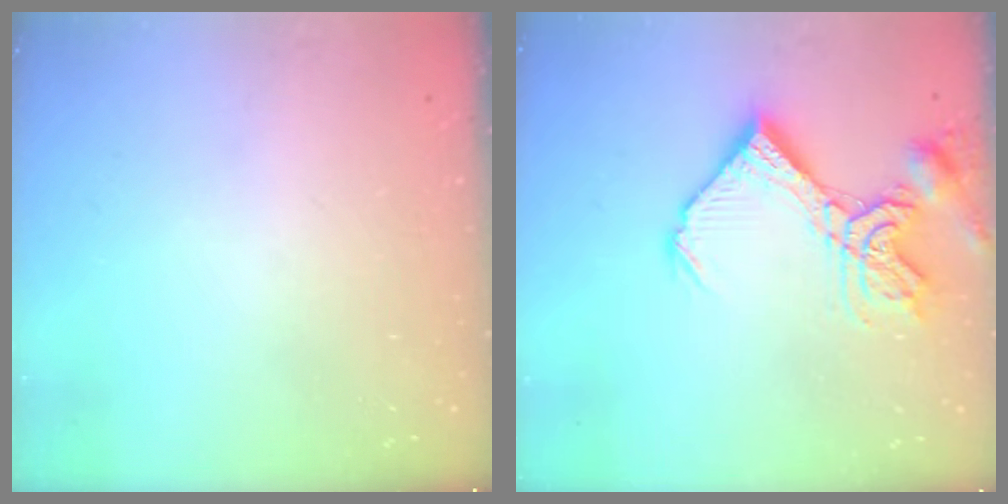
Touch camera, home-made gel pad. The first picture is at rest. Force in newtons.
{"total": 16.3, "press": 16.2, "slide": 1.9}